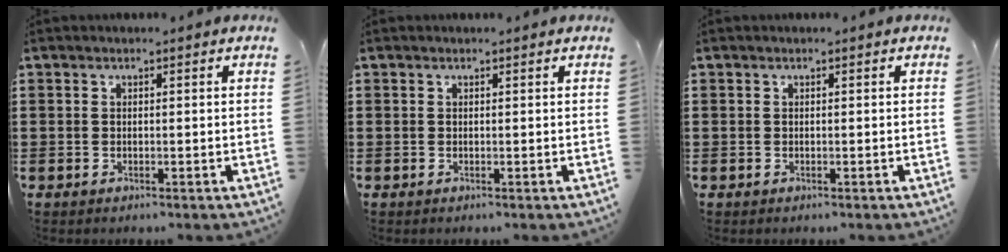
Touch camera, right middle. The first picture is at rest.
{"total": 0.0}
{"total": 0.0}